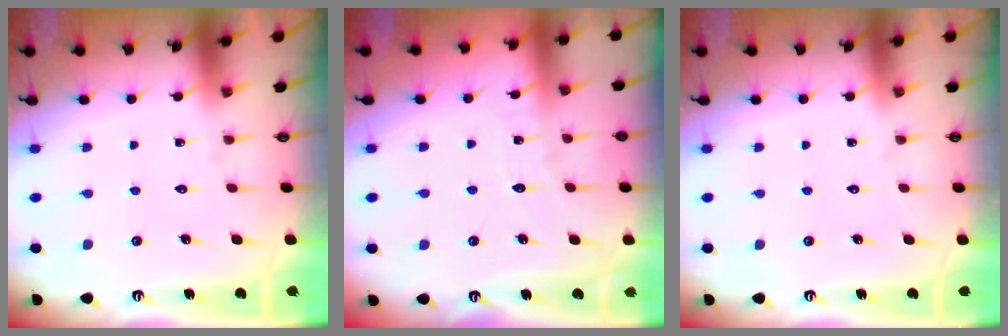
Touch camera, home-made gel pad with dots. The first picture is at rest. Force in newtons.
{"total": 4.0, "press": 4.0, "slide": 0.4}
{"total": 0.0}